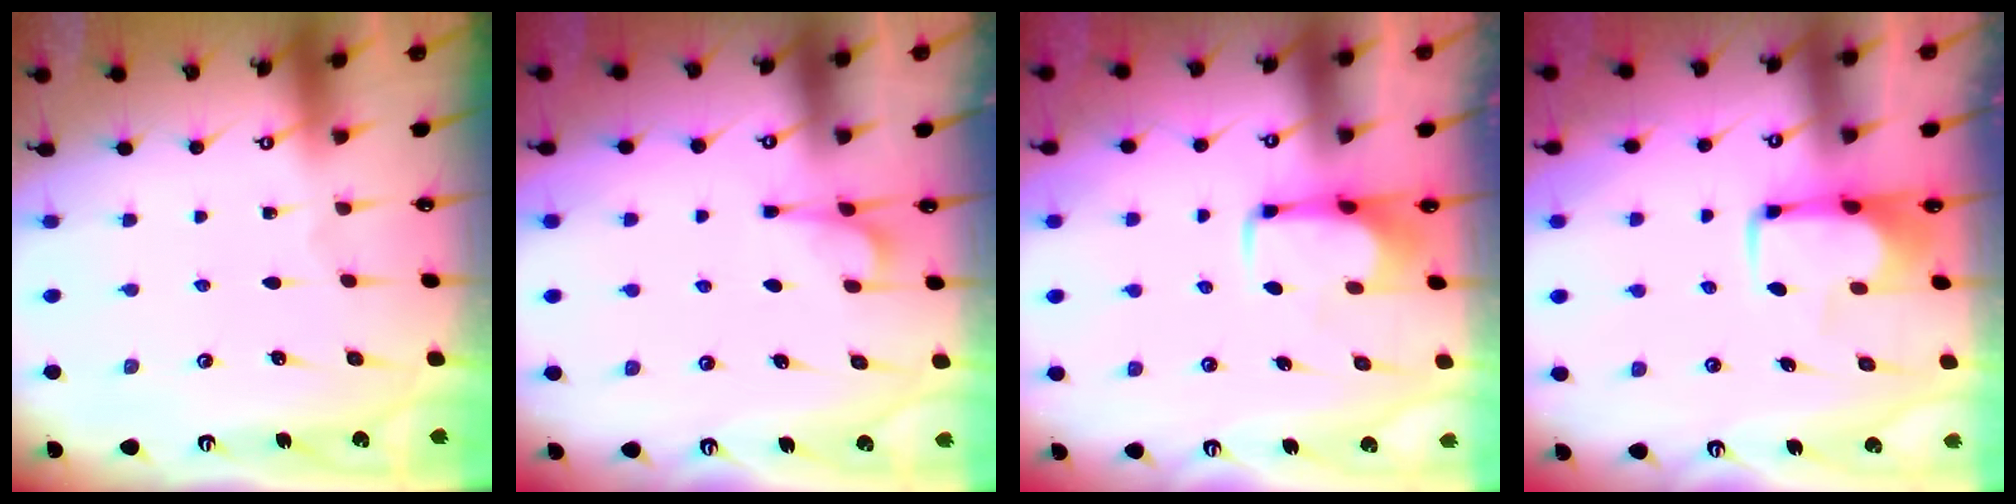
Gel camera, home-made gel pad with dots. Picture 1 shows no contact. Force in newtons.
{"total": 2.4, "press": 2.3, "slide": 0.8}
{"total": 1.4, "press": 1.3, "slide": 0.5}
{"total": 2.0, "press": 2.0, "slide": 0.4}